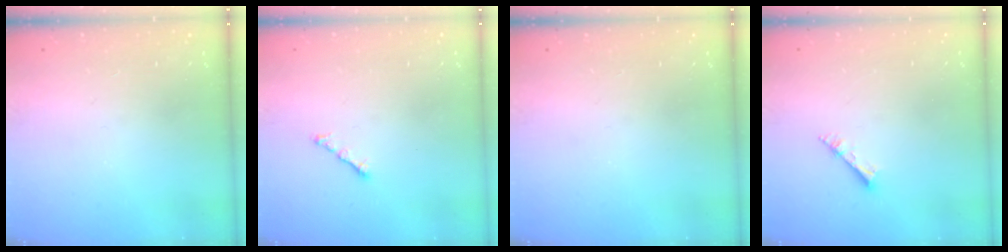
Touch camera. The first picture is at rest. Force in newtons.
{"total": 2.3, "press": 2.2, "slide": 0.7}
{"total": 0.0}
{"total": 2.7, "press": 2.7, "slide": 0.3}